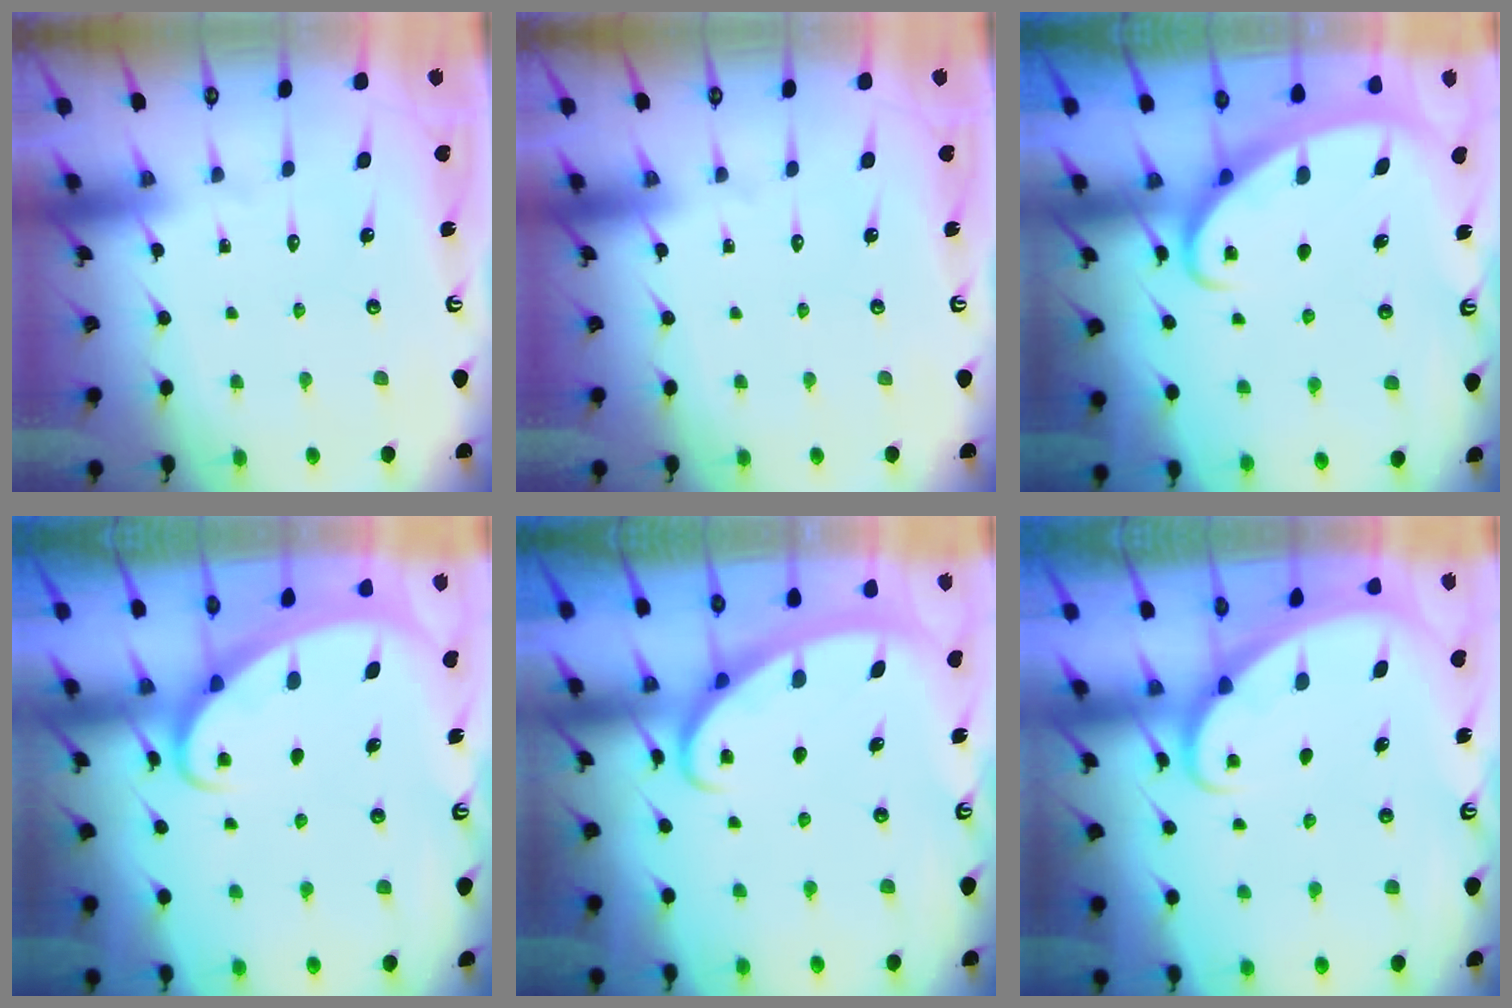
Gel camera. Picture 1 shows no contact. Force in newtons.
{"total": 0.0}
{"total": 2.6, "press": 2.6, "slide": 0.4}
{"total": 2.0, "press": 2.0, "slide": 0.2}
{"total": 2.7, "press": 2.6, "slide": 0.4}
{"total": 1.6, "press": 1.6, "slide": 0.0}